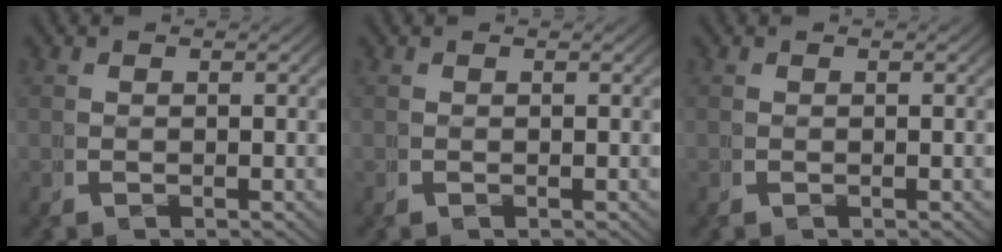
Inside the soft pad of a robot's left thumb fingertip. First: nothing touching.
{"total": 0.0}
{"total": 0.0}